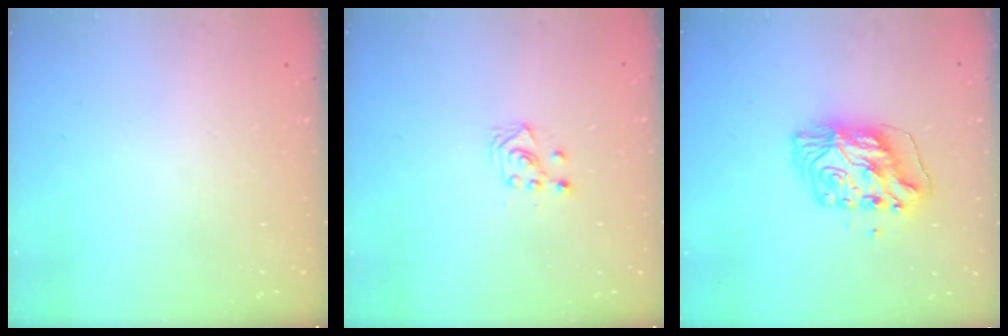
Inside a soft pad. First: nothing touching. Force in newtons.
{"total": 3.4, "press": 3.3, "slide": 0.9}
{"total": 11.3, "press": 11.3, "slide": 1.1}